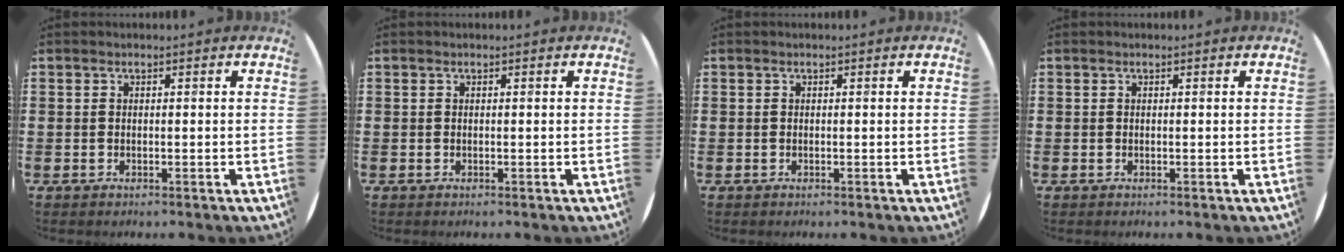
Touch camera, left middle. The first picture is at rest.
{"total": 0.0}
{"total": 0.0}
{"total": 0.0}